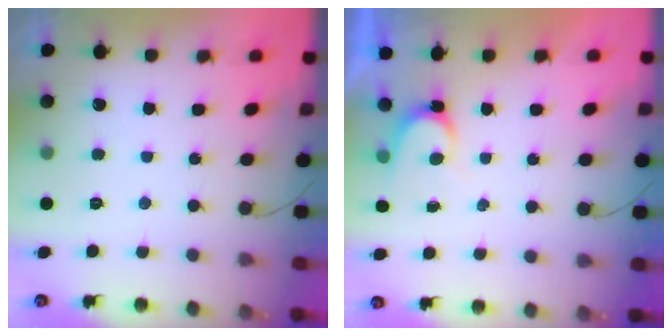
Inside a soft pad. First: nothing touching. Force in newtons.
{"total": 4.9, "press": 4.9, "slide": 0.3}